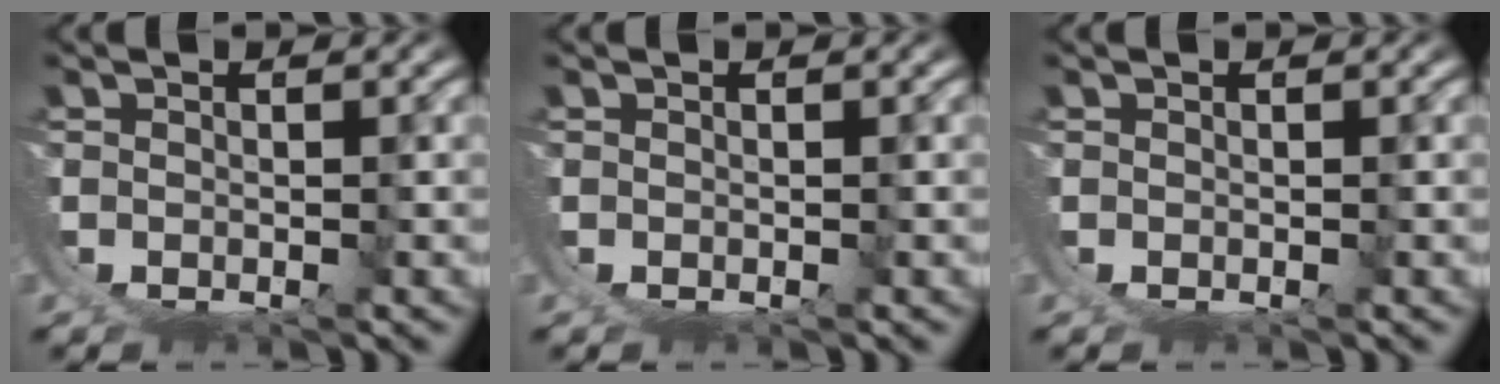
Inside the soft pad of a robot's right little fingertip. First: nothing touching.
{"total": 0.0}
{"total": 0.0}